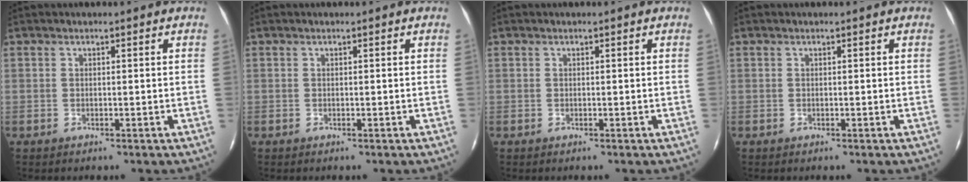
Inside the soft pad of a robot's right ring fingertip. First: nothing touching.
{"total": 0.0}
{"total": 0.0}
{"total": 0.0}